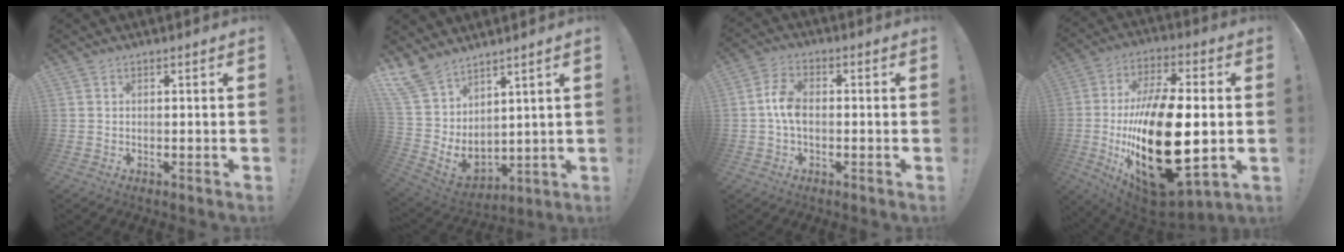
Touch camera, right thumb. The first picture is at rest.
{"total": 10.2, "force": [6.9, 6.3, 4.1], "torque": [-0.096, -0.069, 0.138]}
{"total": 7.8, "force": [-0.5, 5.0, 5.9], "torque": [-0.107, 0.015, -0.008]}
{"total": 31.7, "force": [-3.6, 15.1, 27.7], "torque": [-0.519, 0.007, -0.046]}